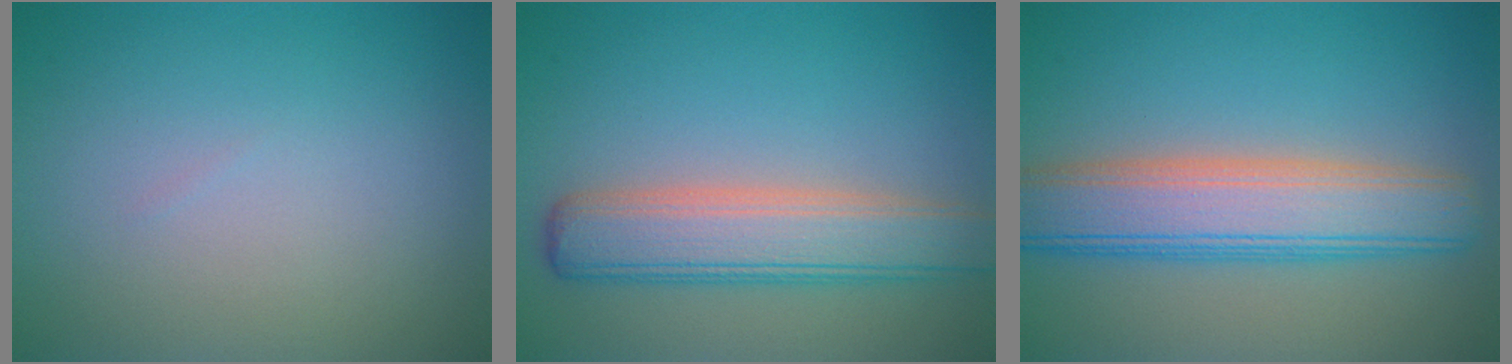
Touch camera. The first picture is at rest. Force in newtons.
{"total": 5.8, "press": 5.8, "slide": 0.5}
{"total": 7.3, "press": 7.3, "slide": 0.4}